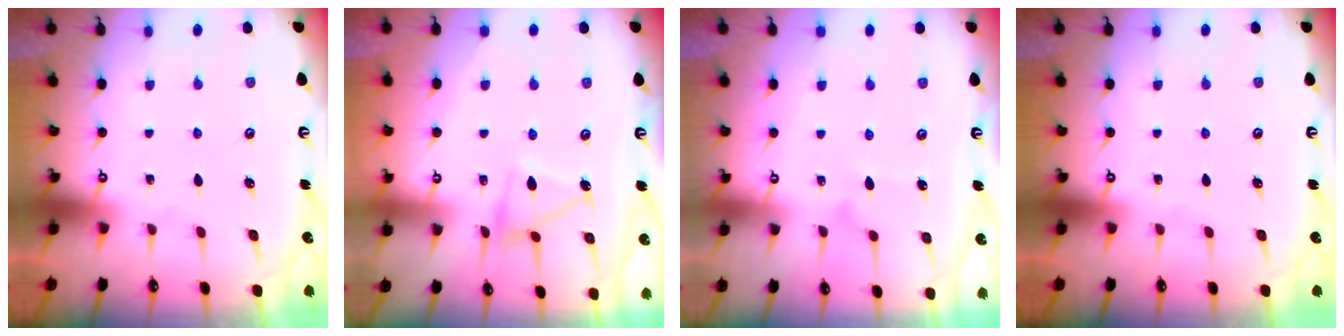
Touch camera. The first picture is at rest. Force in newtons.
{"total": 11.0, "press": 11.0, "slide": 0.8}
{"total": 8.0, "press": 8.0, "slide": 0.4}
{"total": 0.0}